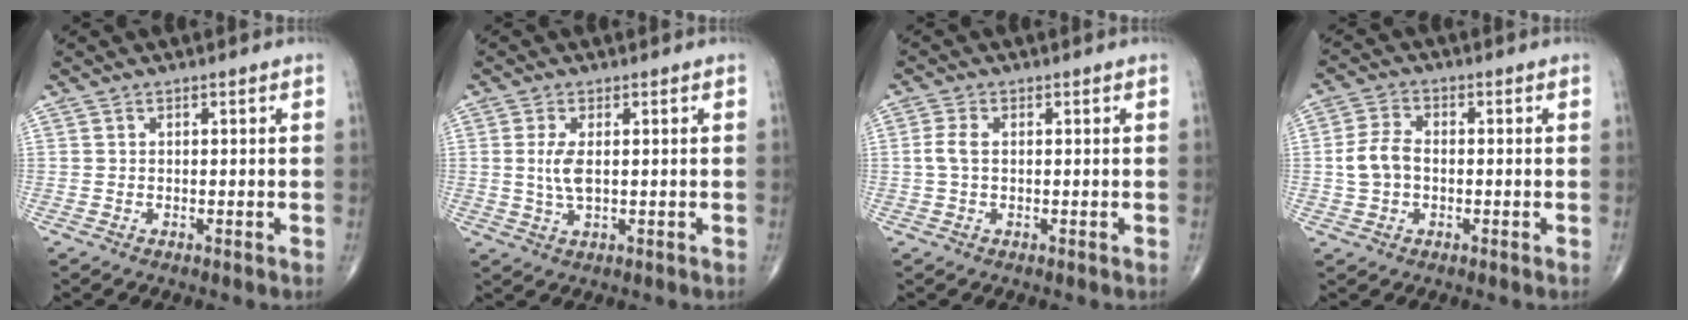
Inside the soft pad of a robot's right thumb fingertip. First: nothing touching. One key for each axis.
{"total": 4.3, "fx": 0.4, "fy": 1.7, "fz": 3.9, "tx": -0.090, "ty": -0.006, "tz": 0.014}
{"total": 2.7, "fx": 0.1, "fy": 1.5, "fz": 2.2, "tx": -0.058, "ty": 0.005, "tz": -0.001}
{"total": 5.7, "fx": -0.5, "fy": 4.0, "fz": 4.1, "tx": -0.085, "ty": 0.017, "tz": -0.013}